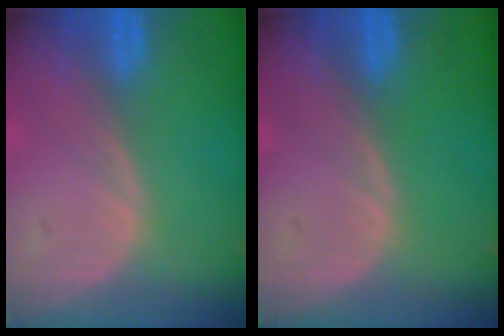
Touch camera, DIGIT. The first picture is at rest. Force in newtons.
{"total": 0.0}